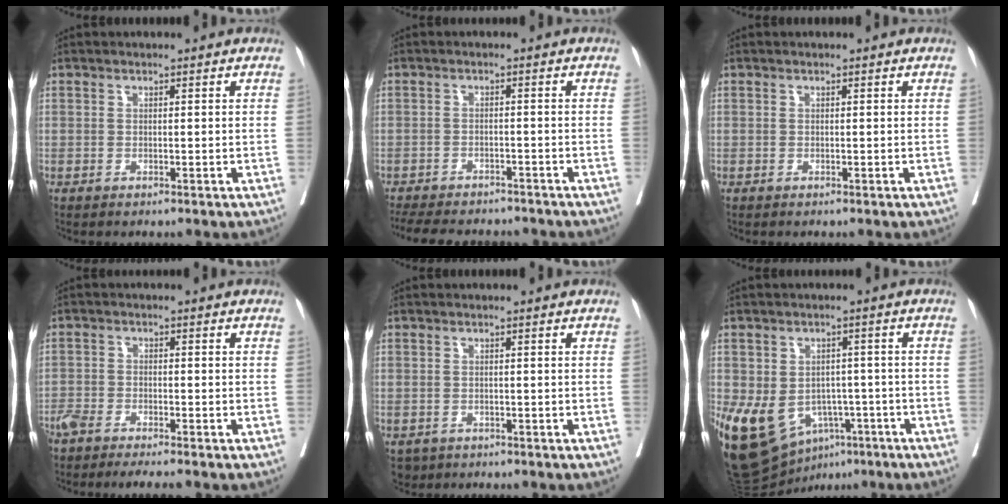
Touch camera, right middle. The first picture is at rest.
{"total": 13.2, "force": [-11.7, 3.6, 4.8], "torque": [-0.096, -0.005, -0.156]}
{"total": 0.0}
{"total": 6.8, "force": [-5.9, 0.7, 3.4], "torque": [-0.052, -0.007, -0.099]}
{"total": 2.5, "force": [-1.5, 2.0, 0.4], "torque": [-0.002, 0.001, -0.022]}
{"total": 13.9, "force": [-5.7, 10.2, 7.5], "torque": [-0.149, 0.009, -0.074]}